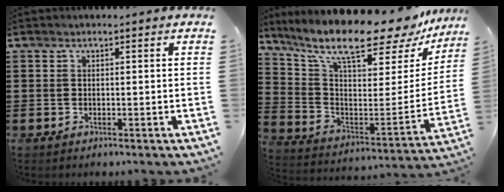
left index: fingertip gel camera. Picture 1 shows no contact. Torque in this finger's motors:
{"motor_torque": [2.14, 0.00, 1.05, 0.21]}